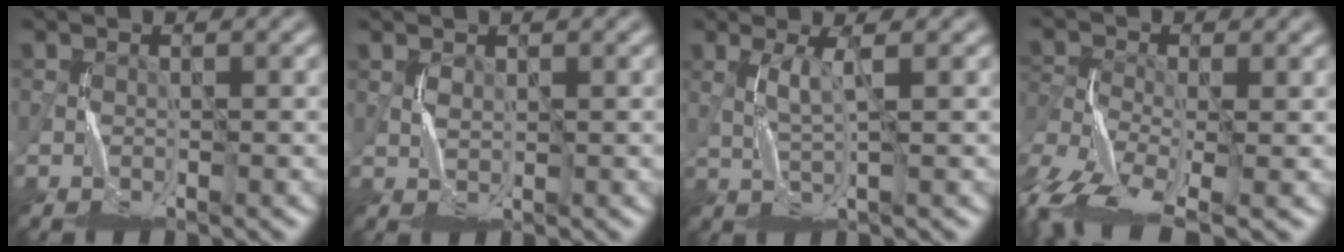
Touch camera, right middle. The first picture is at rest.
{"total": 0.9, "force": [0.5, 0.5, 0.5], "torque": [-0.013, -0.002, 0.014]}
{"total": 1.7, "force": [0.3, 0.0, 1.7], "torque": [-0.041, -0.003, 0.012]}
{"total": 9.0, "force": [-6.5, 3.4, 5.1], "torque": [-0.106, -0.017, -0.131]}